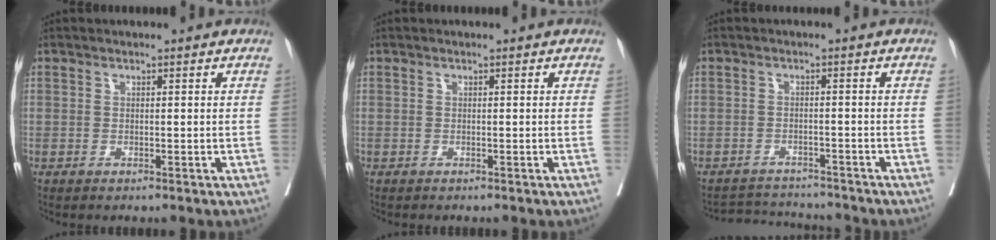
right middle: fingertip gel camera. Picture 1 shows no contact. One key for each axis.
{"total": 0.0}
{"total": 5.8, "fx": -5.8, "fy": 0.3, "fz": -0.1, "tx": 0.000, "ty": 0.004, "tz": -0.091}